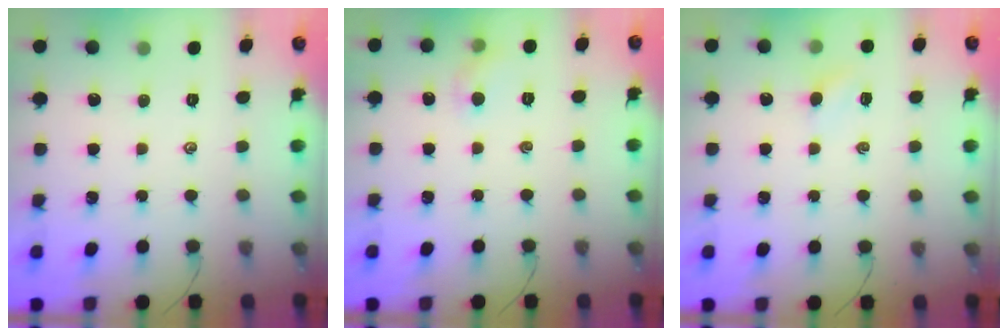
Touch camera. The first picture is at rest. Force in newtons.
{"total": 5.4, "press": 5.2, "slide": 1.5}
{"total": 4.0, "press": 3.8, "slide": 1.2}